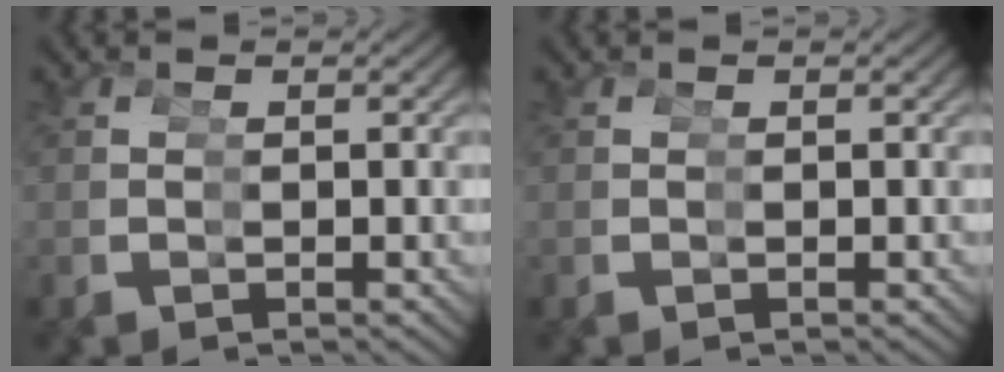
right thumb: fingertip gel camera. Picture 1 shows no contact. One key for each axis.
{"total": 0.0}